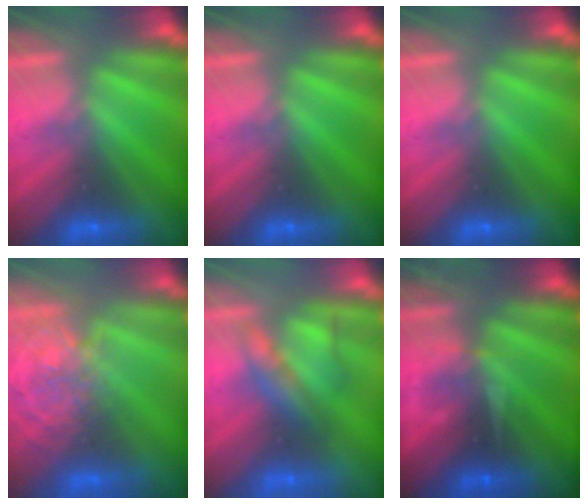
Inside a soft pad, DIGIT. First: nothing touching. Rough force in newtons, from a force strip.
{"total": 0.0}
{"total": 0.0}
{"total": 3.9}
{"total": 2.2}
{"total": 3.2}